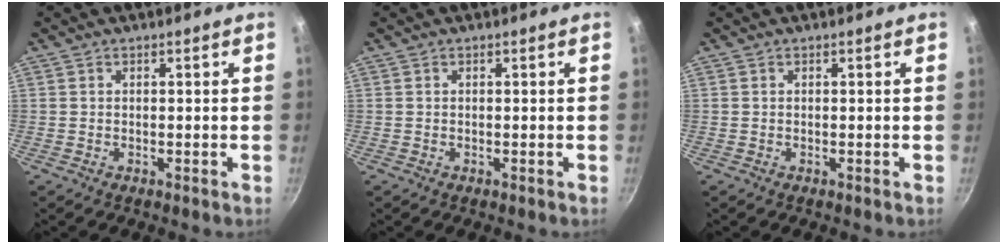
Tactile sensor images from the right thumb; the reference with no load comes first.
{"total": 0.0}
{"total": 0.0}